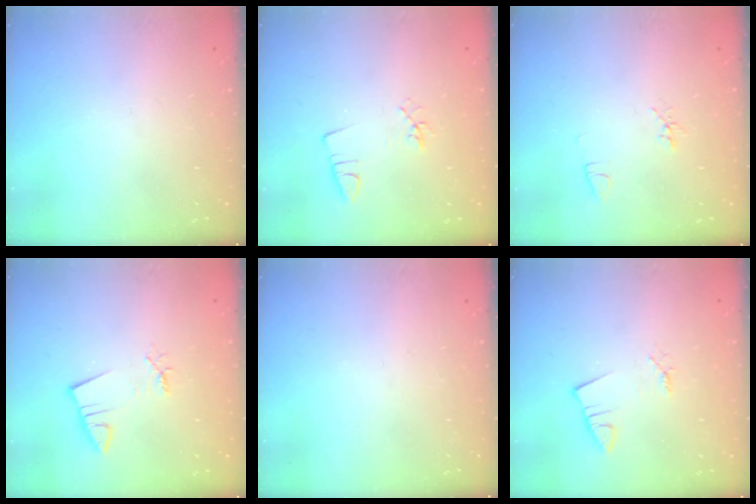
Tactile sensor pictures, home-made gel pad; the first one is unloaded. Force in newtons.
{"total": 3.0, "press": 2.7, "slide": 1.4}
{"total": 4.5, "press": 4.1, "slide": 2.0}
{"total": 2.4, "press": 2.4, "slide": 0.3}
{"total": 0.0}
{"total": 1.2, "press": 1.2, "slide": 0.1}